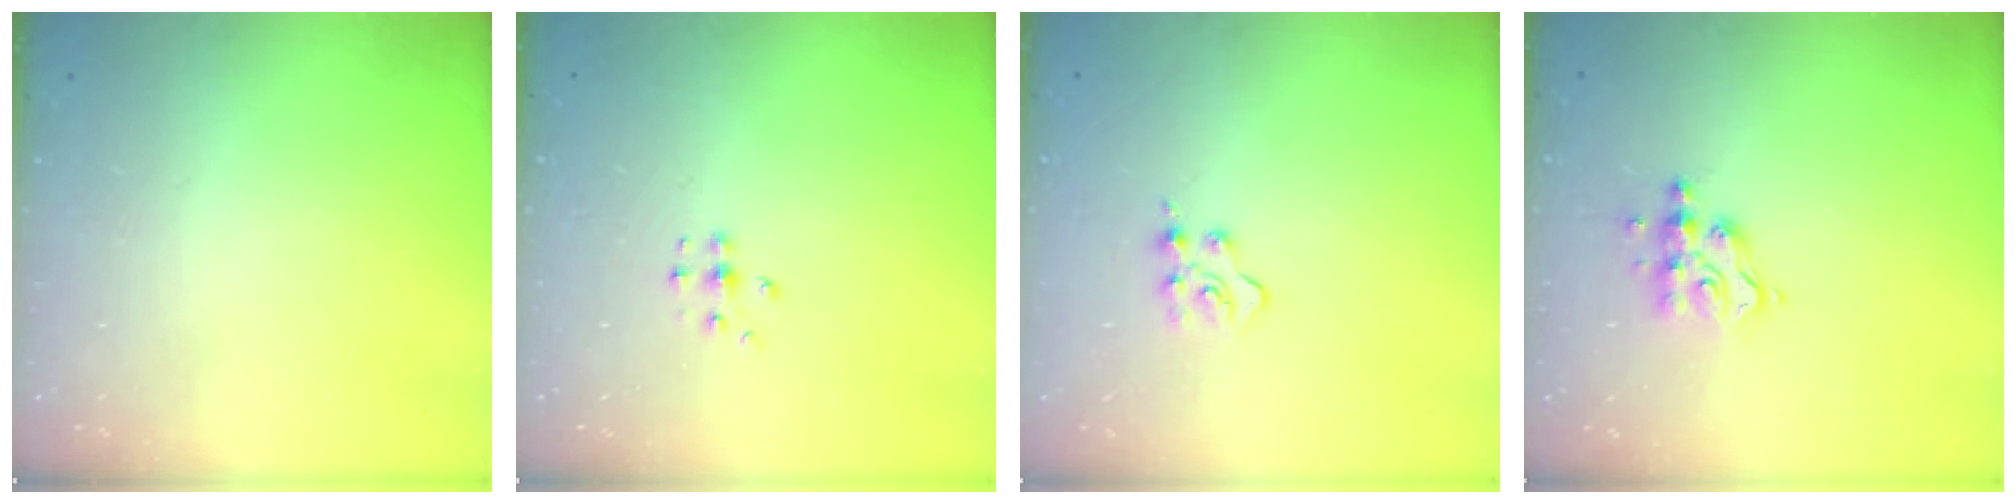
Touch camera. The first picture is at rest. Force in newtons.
{"total": 4.1, "press": 4.1, "slide": 0.6}
{"total": 4.0, "press": 4.0, "slide": 0.4}
{"total": 7.2, "press": 7.2, "slide": 0.2}